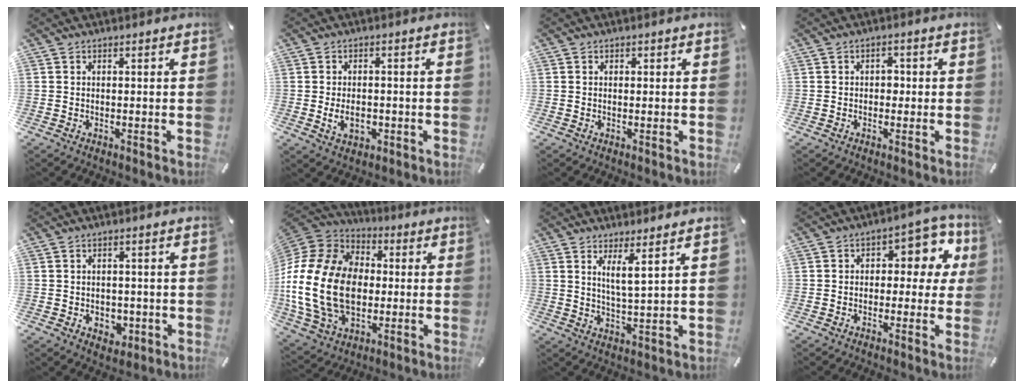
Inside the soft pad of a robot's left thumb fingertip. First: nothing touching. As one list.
[{"total": 5.0, "force": [-1.2, 3.3, 3.6], "torque": [-0.064, 0.000, -0.023]}, {"total": 0.8, "force": [0.1, 0.8, 0.0], "torque": [0.000, 0.006, -0.001]}, {"total": 2.2, "force": [-0.3, 1.8, 1.2], "torque": [-0.018, 0.006, -0.012]}, {"total": 3.8, "force": [-0.8, 3.2, 1.8], "torque": [-0.016, -0.001, -0.015]}, {"total": 24.4, "force": [-3.5, 18.0, 16.1], "torque": [-0.341, 0.023, -0.059]}, {"total": 5.4, "force": [3.5, 0.2, 4.1], "torque": [-0.076, -0.019, 0.055]}, {"total": 9.7, "force": [2.1, 6.3, 7.0], "torque": [-0.080, -0.010, 0.029]}]